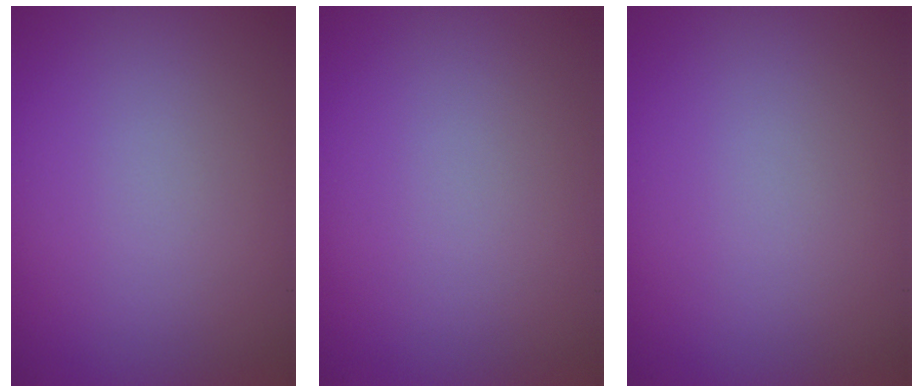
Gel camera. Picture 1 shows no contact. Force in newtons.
{"total": 0.0}
{"total": 0.0}